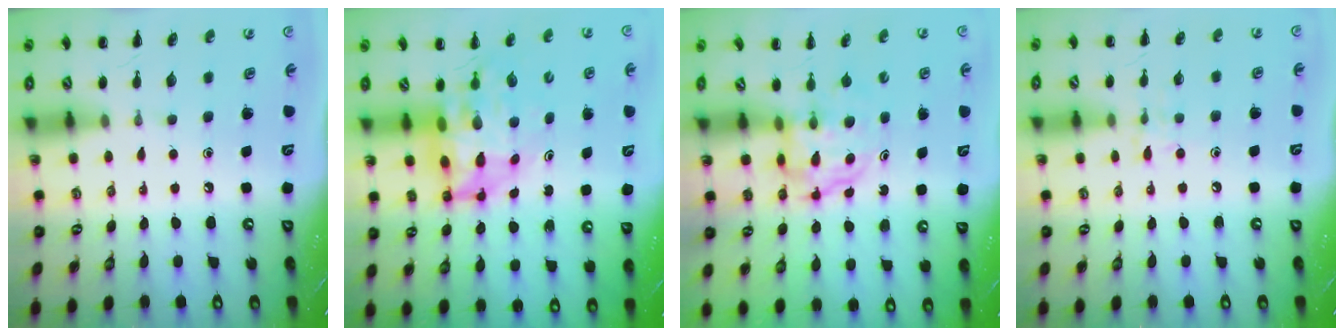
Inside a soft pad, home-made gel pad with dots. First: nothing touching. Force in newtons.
{"total": 8.0, "press": 7.6, "slide": 2.3}
{"total": 3.8, "press": 3.8, "slide": 0.2}
{"total": 6.8, "press": 6.5, "slide": 1.9}